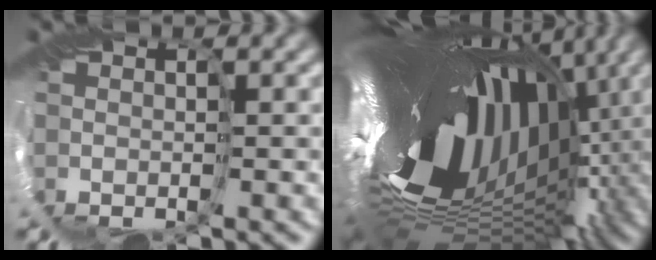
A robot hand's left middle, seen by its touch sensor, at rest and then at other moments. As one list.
[{"total": 19.0, "force": [0.7, 10.0, 16.2], "torque": [-0.293, -0.022, 0.014]}]